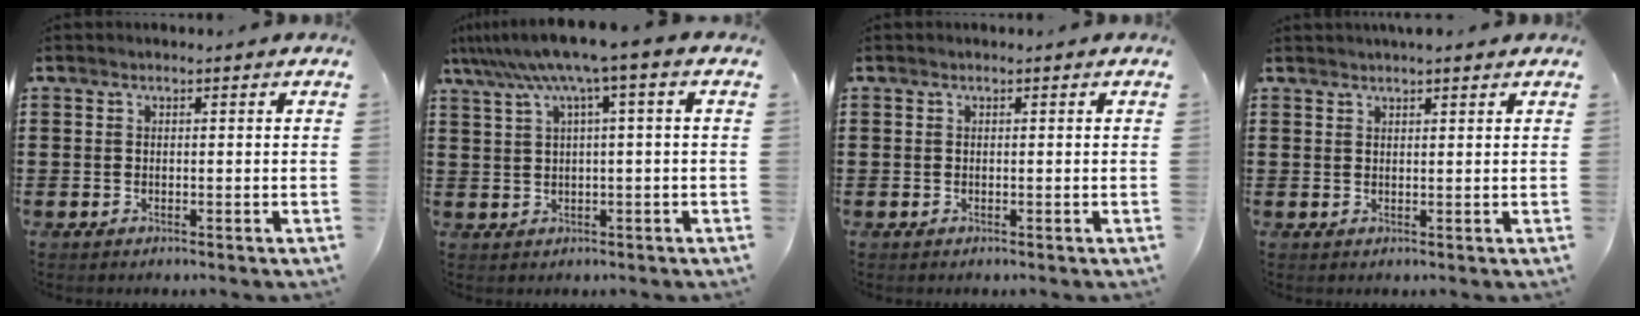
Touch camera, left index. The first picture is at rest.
{"total": 6.6, "force": [2.7, -0.3, 6.0], "torque": [-0.121, -0.014, 0.045]}
{"total": 0.0}
{"total": 1.7, "force": [1.6, 0.1, 0.5], "torque": [-0.013, 0.002, 0.030]}